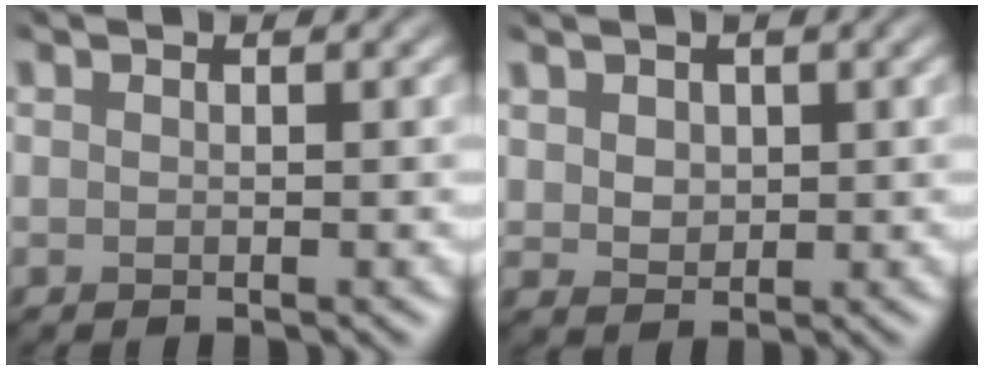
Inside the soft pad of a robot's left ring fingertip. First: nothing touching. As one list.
[{"total": 1.8, "force": [0.6, 1.4, 1.0], "torque": [-0.034, -0.005, 0.027]}]